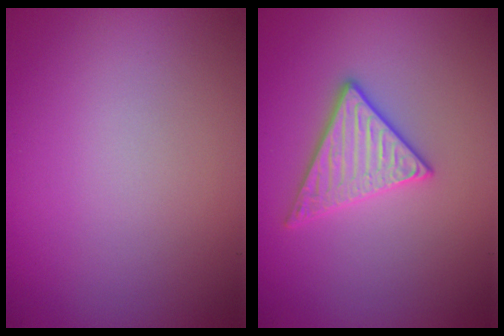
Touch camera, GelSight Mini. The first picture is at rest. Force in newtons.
{"total": 3.0, "press": 2.9, "slide": 0.6}